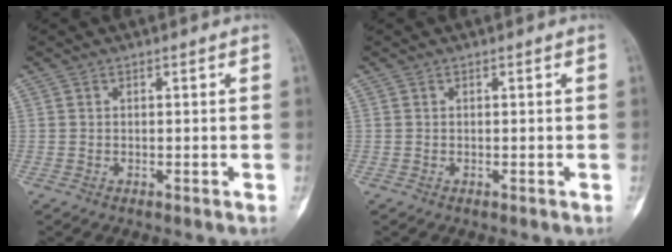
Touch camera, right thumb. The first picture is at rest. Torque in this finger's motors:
{"motor_torque": [0.23, -0.15, 0.01, -0.01, 0.01]}